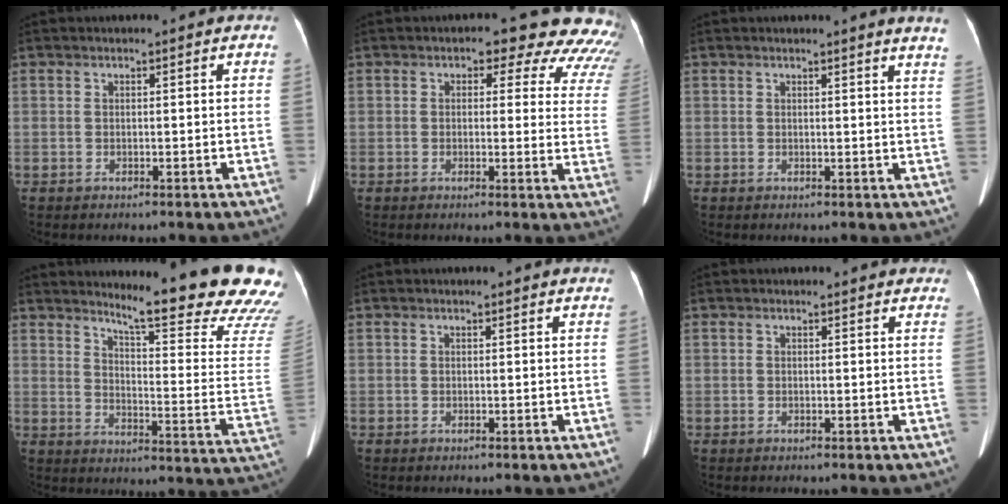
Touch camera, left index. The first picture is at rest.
{"total": 14.2, "force": [11.7, 5.7, 5.7], "torque": [-0.031, -0.015, 0.096]}
{"total": 5.6, "force": [5.3, -0.5, 1.8], "torque": [-0.017, -0.029, 0.030]}
{"total": 21.7, "force": [19.0, 0.9, 10.5], "torque": [-0.136, -0.114, 0.221]}
{"total": 1.4, "force": [1.3, 0.4, 0.2], "torque": [-0.017, 0.006, 0.006]}
{"total": 3.7, "force": [3.3, 1.5, 0.7], "torque": [-0.004, 0.007, 0.021]}